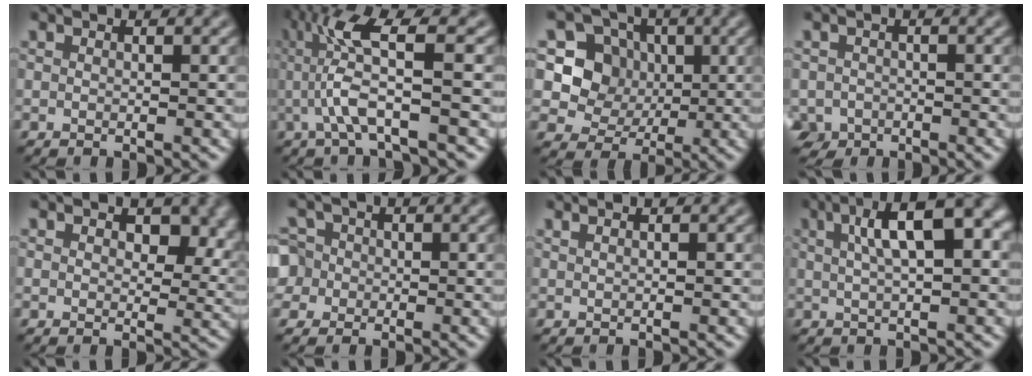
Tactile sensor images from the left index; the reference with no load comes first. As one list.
[{"total": 5.9, "force": [0.2, 0.9, 5.8], "torque": [-0.121, 0.011, 0.005]}, {"total": 4.6, "force": [0.4, 4.3, 1.6], "torque": [-0.023, -0.004, 0.000]}, {"total": 2.4, "force": [-1.6, 1.7, 0.4], "torque": [-0.009, -0.008, -0.032]}, {"total": 6.3, "force": [2.6, 3.7, 4.3], "torque": [-0.066, -0.010, 0.041]}, {"total": 4.4, "force": [-0.1, 4.2, 1.5], "torque": [-0.031, 0.032, -0.030]}, {"total": 0.8, "force": [0.4, 0.5, 0.5], "torque": [-0.006, -0.003, 0.006]}, {"total": 8.5, "force": [2.6, 2.7, 7.6], "torque": [-0.115, 0.020, 0.040]}]